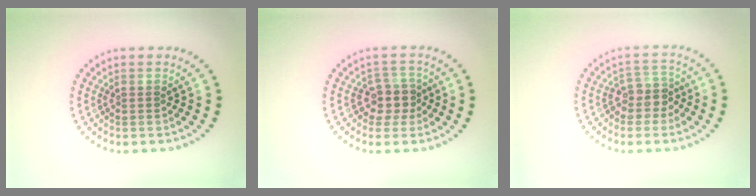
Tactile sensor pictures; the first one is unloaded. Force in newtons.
{"total": 2.7, "press": 2.3, "slide": 1.5}
{"total": 2.5, "press": 2.2, "slide": 1.2}